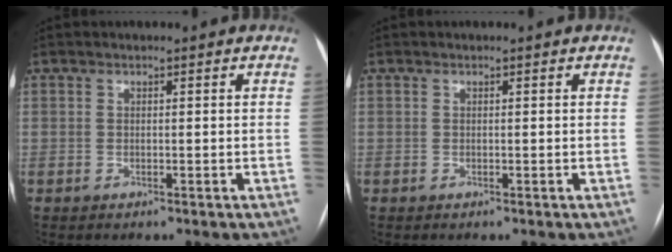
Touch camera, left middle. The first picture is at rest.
{"total": 0.0}